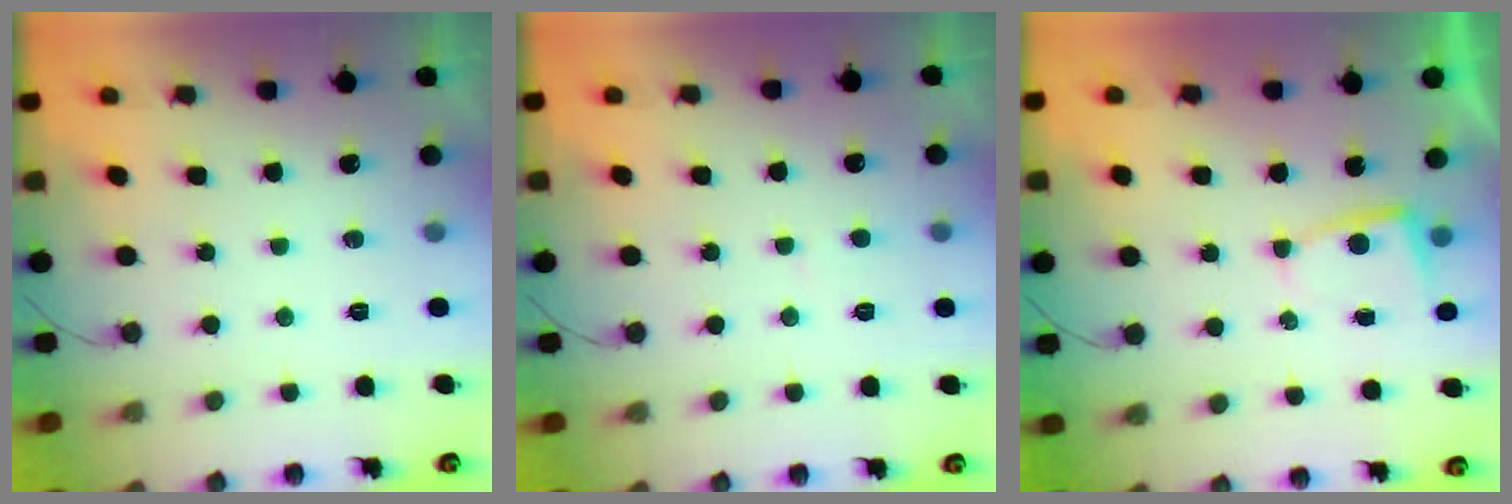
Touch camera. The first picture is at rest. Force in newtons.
{"total": 2.4, "press": 2.4, "slide": 0.2}
{"total": 2.0, "press": 2.0, "slide": 0.3}